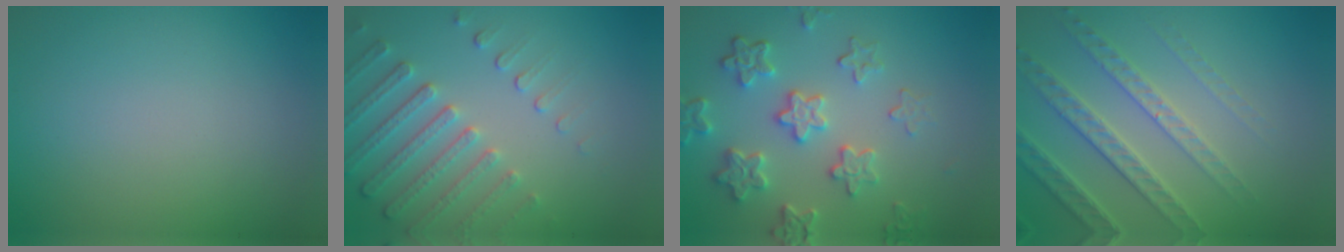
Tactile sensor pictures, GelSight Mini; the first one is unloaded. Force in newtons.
{"total": 4.8, "press": 3.7, "slide": 3.1}
{"total": 5.1, "press": 4.1, "slide": 2.9}
{"total": 4.4, "press": 4.0, "slide": 1.9}